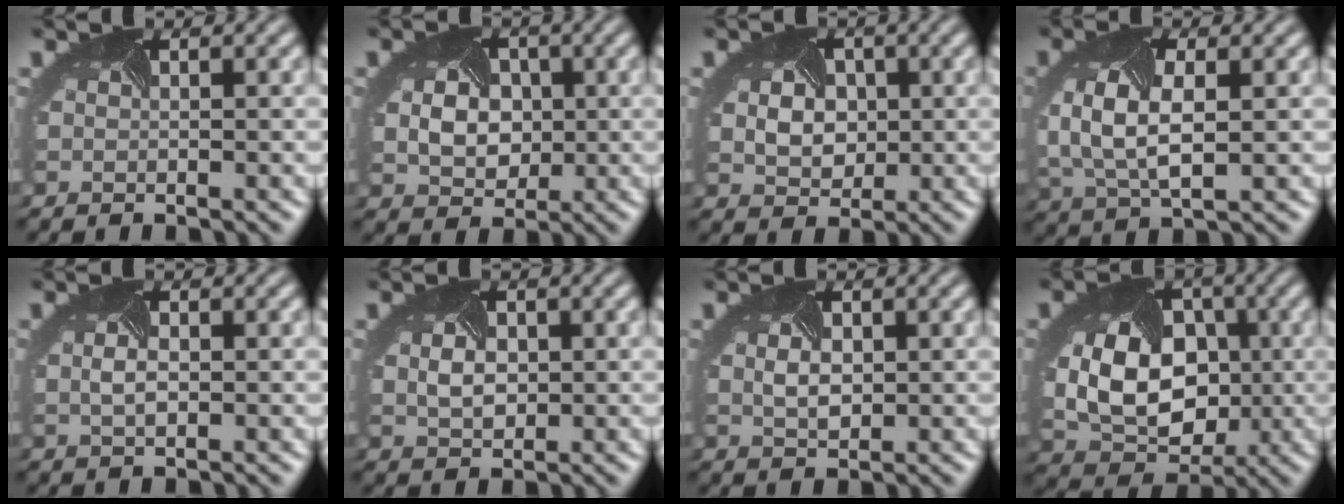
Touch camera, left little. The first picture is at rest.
{"total": 5.3, "force": [0.2, 4.3, 3.2], "torque": [-0.053, 0.002, -0.004]}
{"total": 4.3, "force": [0.5, 3.5, 2.6], "torque": [-0.044, 0.005, 0.000]}
{"total": 6.2, "force": [0.1, 3.6, 5.0], "torque": [-0.118, -0.008, 0.003]}
{"total": 1.6, "force": [0.0, 0.9, 1.3], "torque": [-0.033, -0.006, 0.005]}
{"total": 2.9, "force": [0.4, 2.2, 1.8], "torque": [-0.030, 0.004, 0.009]}
{"total": 2.1, "force": [0.3, 1.5, 1.5], "torque": [-0.037, -0.004, 0.015]}
{"total": 9.4, "force": [-0.5, 7.0, 6.2], "torque": [-0.120, -0.024, 0.002]}